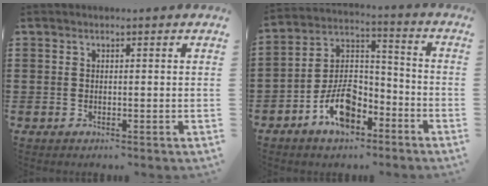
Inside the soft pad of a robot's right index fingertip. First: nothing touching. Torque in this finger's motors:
{"motor_torque": [2.14, 0.00, 1.05, 0.21]}